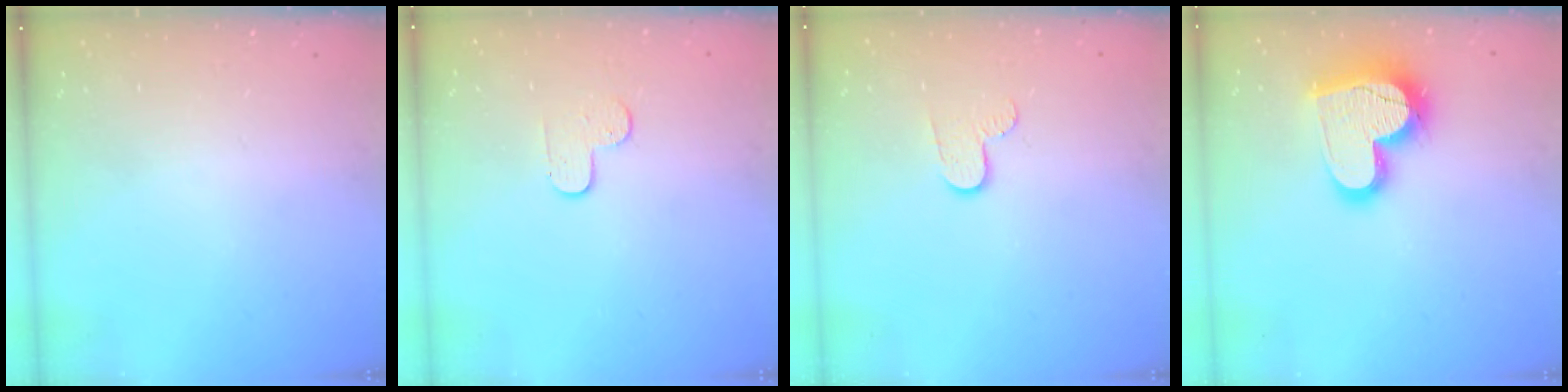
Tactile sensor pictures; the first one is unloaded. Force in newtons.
{"total": 4.3, "press": 4.3, "slide": 0.4}
{"total": 6.1, "press": 6.0, "slide": 0.6}
{"total": 18.6, "press": 18.5, "slide": 1.5}